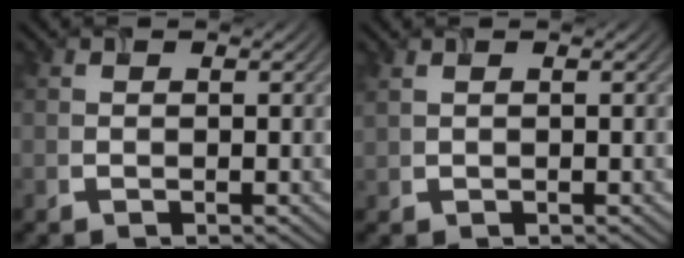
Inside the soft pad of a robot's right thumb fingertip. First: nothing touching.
{"total": 0.8, "force": [0.6, 0.2, 0.5], "torque": [-0.018, 0.002, 0.016]}